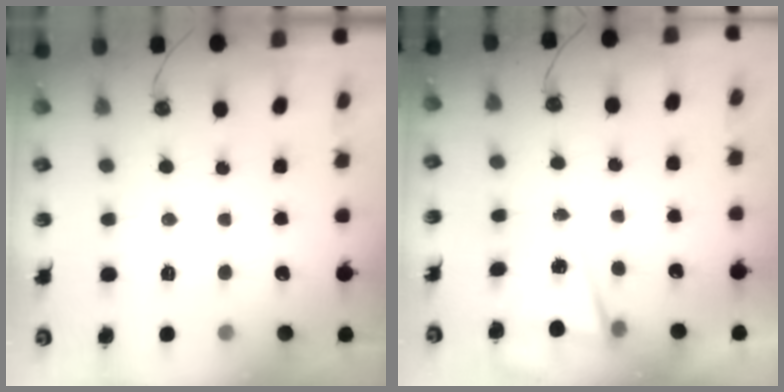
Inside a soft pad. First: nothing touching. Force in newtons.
{"total": 2.3, "press": 2.0, "slide": 1.1}